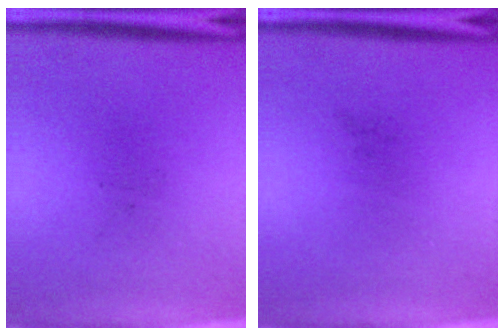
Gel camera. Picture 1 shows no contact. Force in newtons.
{"total": 0.0}